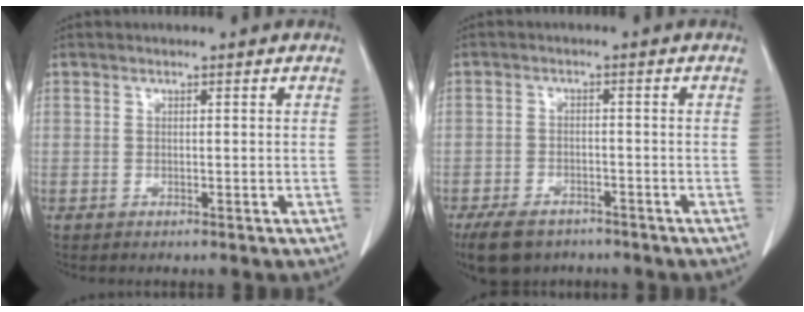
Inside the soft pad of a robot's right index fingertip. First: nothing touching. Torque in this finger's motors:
{"motor_torque": [0.48, -0.46, 0.22, 0.03]}